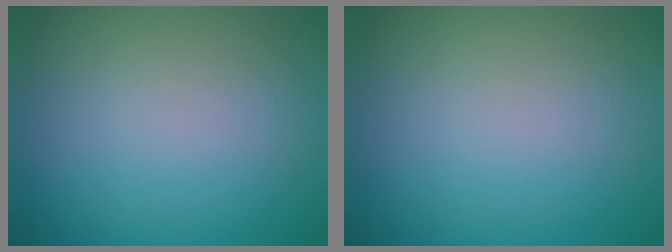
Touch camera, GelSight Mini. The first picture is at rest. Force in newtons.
{"total": 0.0}